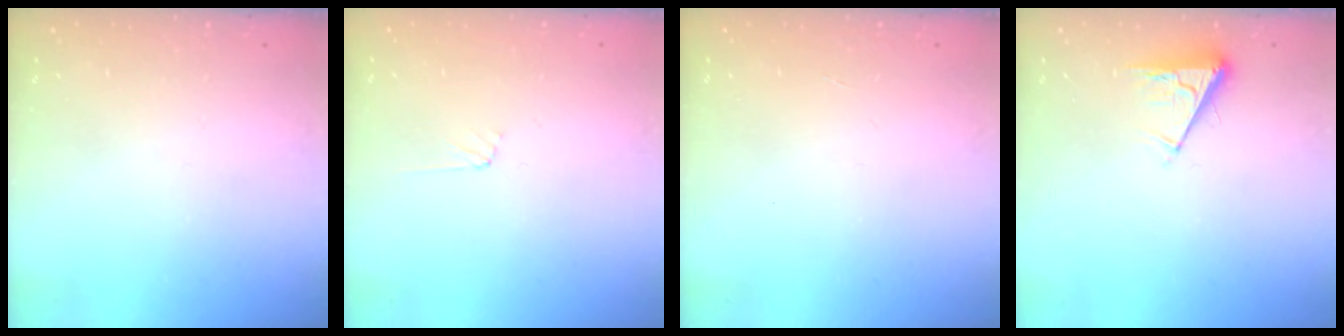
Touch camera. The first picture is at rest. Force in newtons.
{"total": 3.6, "press": 3.6, "slide": 0.4}
{"total": 0.0}
{"total": 4.4, "press": 4.4, "slide": 0.8}